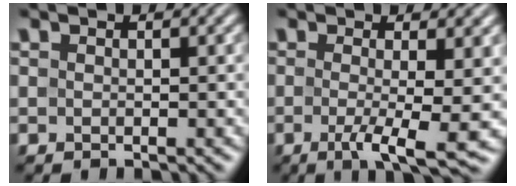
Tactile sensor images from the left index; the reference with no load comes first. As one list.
[{"total": 6.0, "force": [-1.1, 1.3, 5.7], "torque": [-0.092, -0.013, -0.018]}]